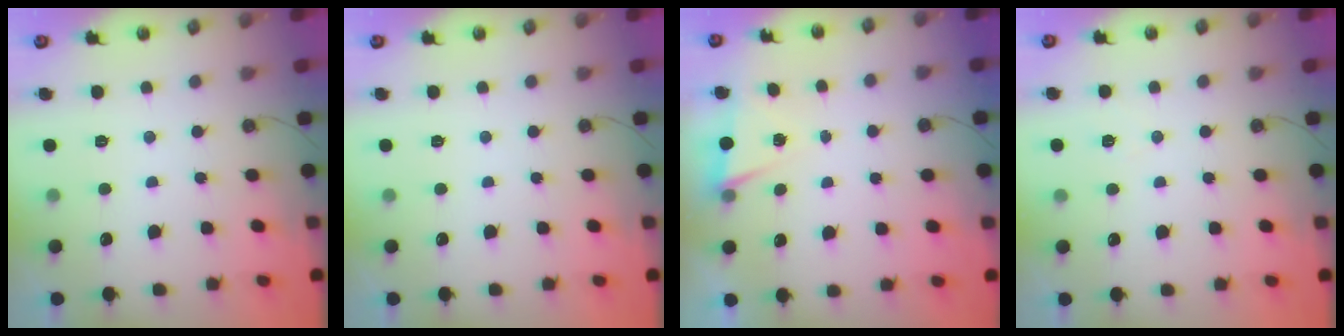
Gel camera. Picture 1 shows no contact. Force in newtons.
{"total": 0.0}
{"total": 2.7, "press": 1.5, "slide": 2.2}
{"total": 6.0, "press": 4.4, "slide": 4.2}